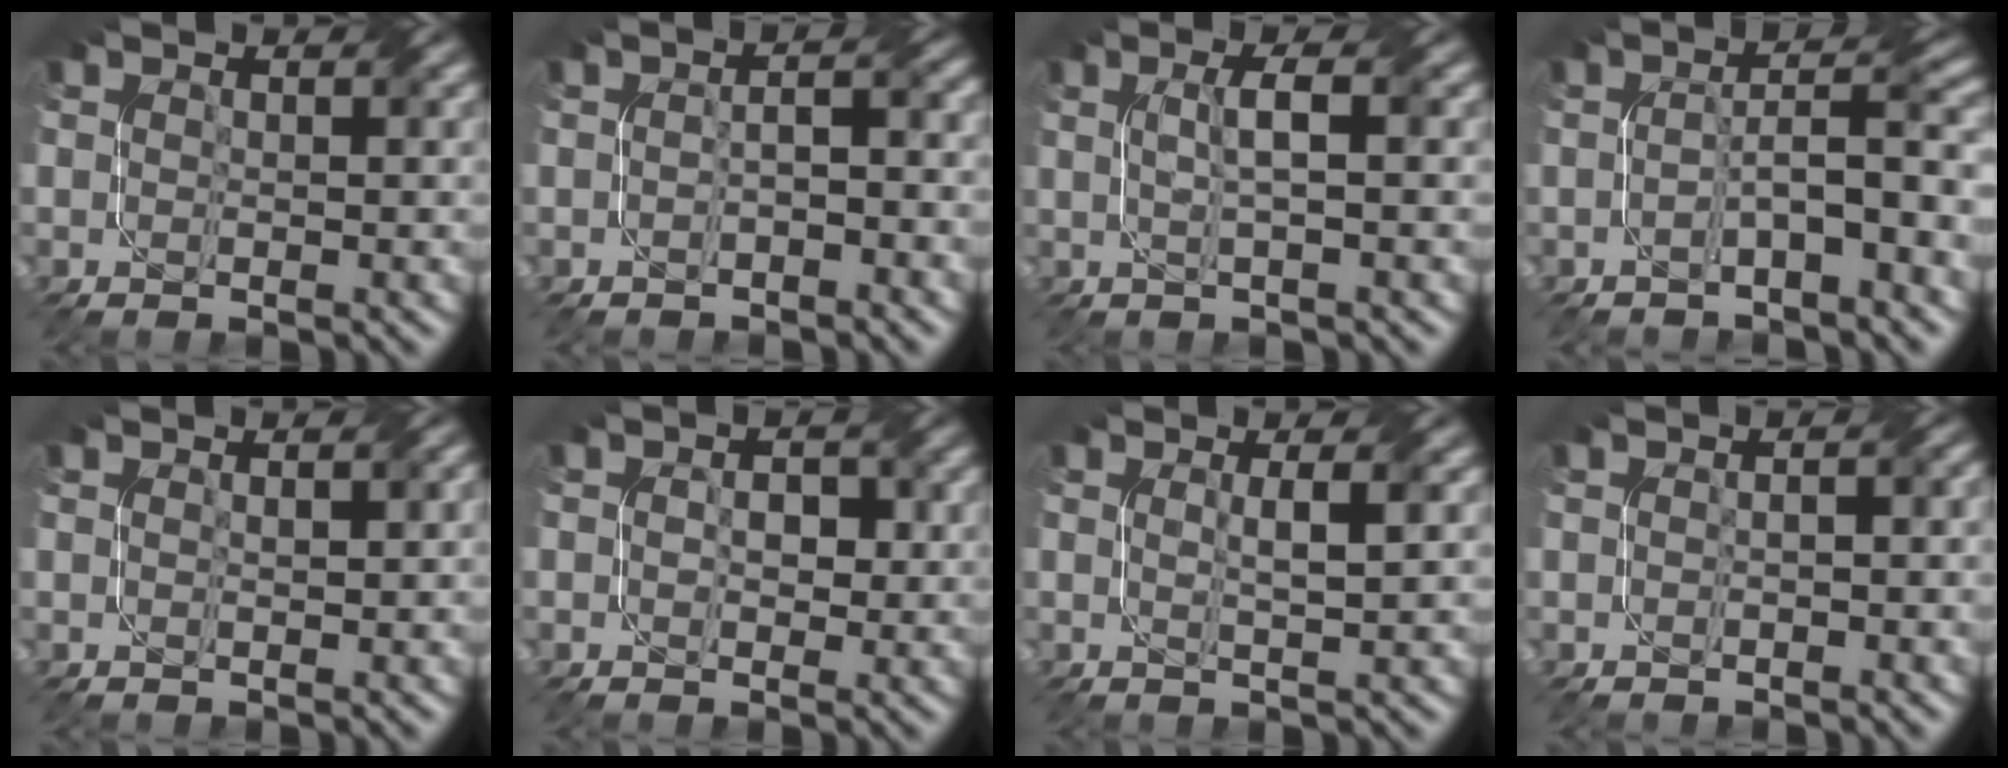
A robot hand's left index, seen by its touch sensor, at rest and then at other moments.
{"total": 2.1, "force": [-1.0, 0.5, 1.8], "torque": [-0.032, 0.007, -0.016]}
{"total": 2.5, "force": [0.2, 0.5, 2.5], "torque": [-0.045, 0.009, 0.002]}
{"total": 4.2, "force": [-1.3, 0.6, 3.9], "torque": [-0.067, 0.019, -0.027]}
{"total": 0.8, "force": [0.3, 0.1, 0.7], "torque": [-0.014, 0.004, 0.004]}
{"total": 1.9, "force": [-0.1, 1.3, 1.4], "torque": [-0.021, 0.001, -0.003]}
{"total": 1.7, "force": [0.3, 0.3, 1.7], "torque": [-0.027, 0.006, 0.002]}
{"total": 1.7, "force": [-0.4, 0.6, 1.5], "torque": [-0.022, 0.001, -0.009]}